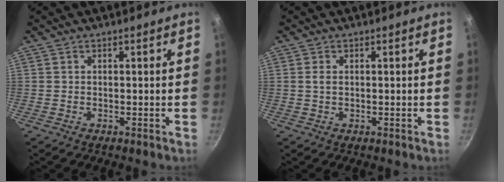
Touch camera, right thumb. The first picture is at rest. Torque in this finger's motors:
{"motor_torque": [-0.37, 0.13, 0.01, -0.43, 0.00]}